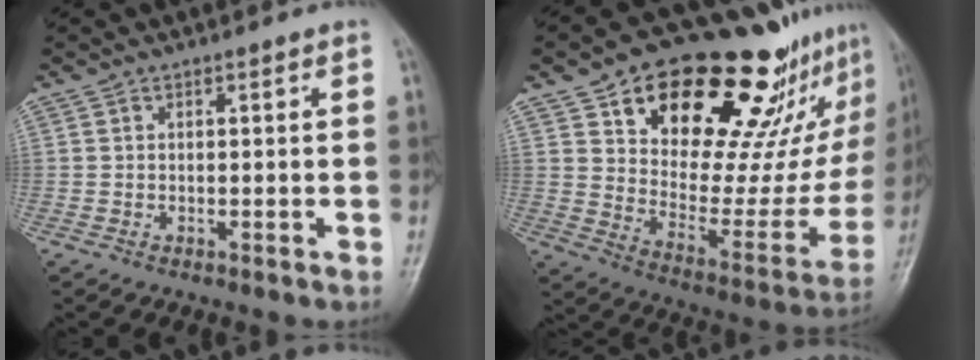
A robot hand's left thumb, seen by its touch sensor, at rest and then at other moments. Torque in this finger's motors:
{"motor_torque": [0.38, 0.52, 1.59, -1.18, 0.08]}